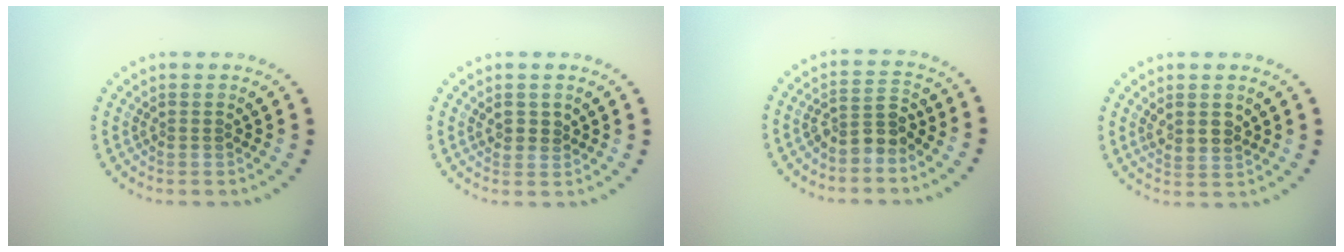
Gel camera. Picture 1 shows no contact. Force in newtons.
{"total": 1.1, "press": 0.9, "slide": 0.7}
{"total": 2.7, "press": 2.3, "slide": 1.3}
{"total": 2.0, "press": 1.8, "slide": 0.8}